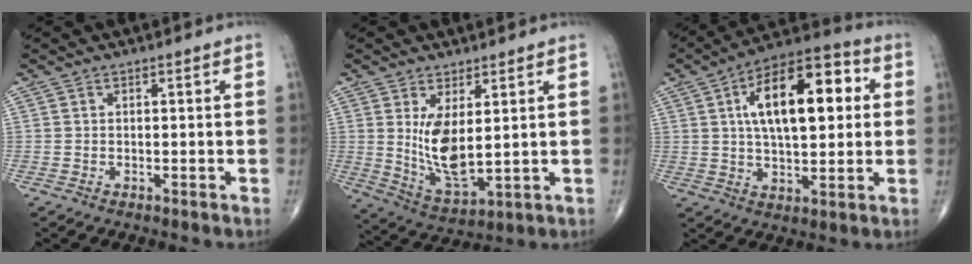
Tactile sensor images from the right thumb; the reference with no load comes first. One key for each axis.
{"total": 9.6, "fx": 1.9, "fy": 4.0, "fz": 8.6, "tx": -0.157, "ty": -0.031, "tz": 0.051}
{"total": 18.9, "fx": 4.0, "fy": 8.9, "fz": 16.2, "tx": -0.232, "ty": 0.018, "tz": 0.056}